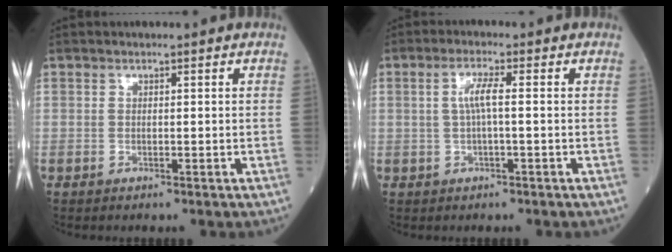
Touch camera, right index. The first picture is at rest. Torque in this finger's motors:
{"motor_torque": [0.10, -0.06, 0.10, 0.06]}